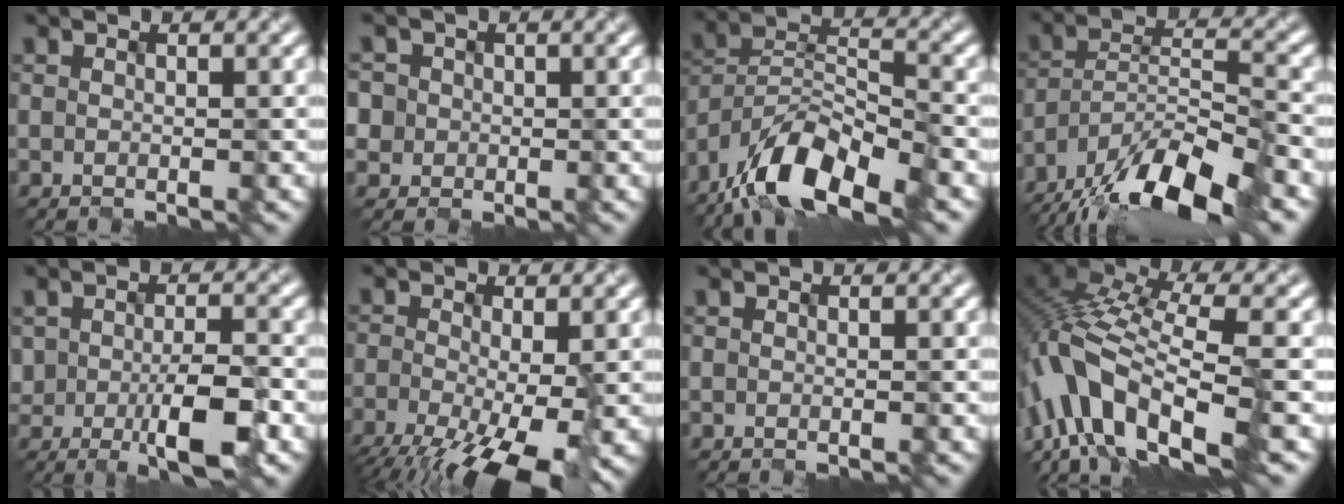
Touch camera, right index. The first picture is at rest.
{"total": 3.1, "force": [0.6, 3.0, 0.6], "torque": [-0.007, 0.007, 0.006]}
{"total": 9.8, "force": [-7.4, 3.1, 5.6], "torque": [-0.088, 0.005, -0.142]}
{"total": 12.6, "force": [-9.7, 3.2, 7.4], "torque": [-0.136, 0.001, -0.171]}
{"total": 5.7, "force": [-2.0, 2.7, 4.6], "torque": [-0.086, -0.009, -0.027]}
{"total": 10.5, "force": [-4.7, 4.6, 8.3], "torque": [-0.146, -0.025, -0.078]}
{"total": 0.0}
{"total": 11.9, "force": [-4.6, 5.0, 9.7], "torque": [-0.193, 0.012, -0.084]}